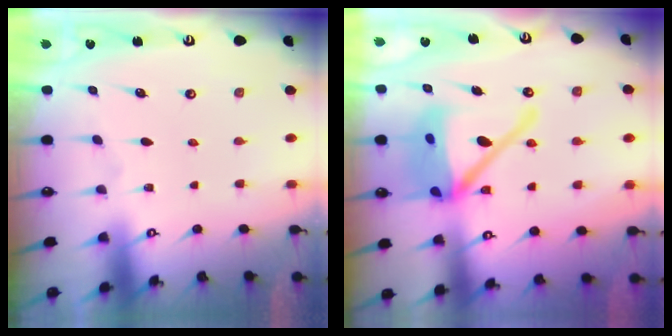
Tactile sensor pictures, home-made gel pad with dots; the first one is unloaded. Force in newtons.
{"total": 16.2, "press": 15.9, "slide": 2.6}